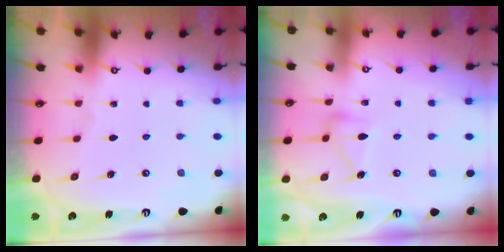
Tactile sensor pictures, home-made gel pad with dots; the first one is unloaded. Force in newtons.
{"total": 10.5, "press": 10.5, "slide": 0.5}